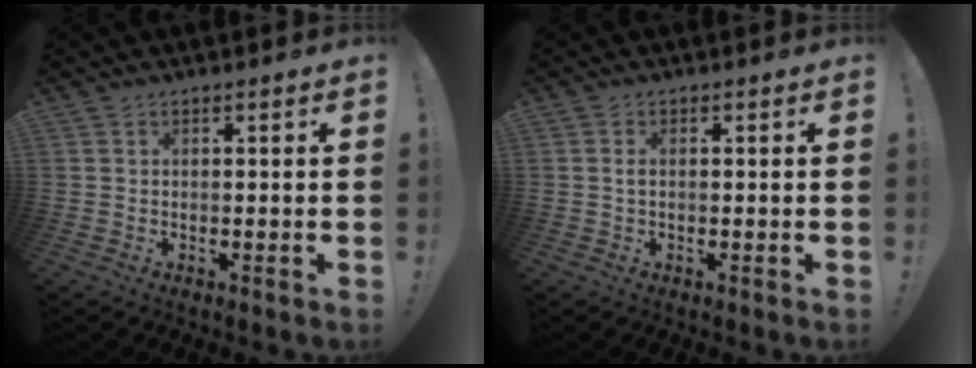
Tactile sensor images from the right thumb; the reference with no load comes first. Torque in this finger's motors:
{"motor_torque": [-0.01, -0.15, -0.12, 0.26, -0.08]}